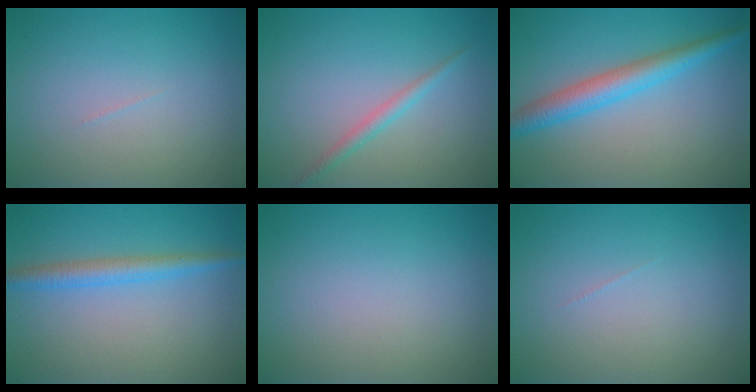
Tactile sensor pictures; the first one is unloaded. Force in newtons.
{"total": 1.5, "press": 1.5, "slide": 0.0}
{"total": 4.1, "press": 4.1, "slide": 0.1}
{"total": 2.7, "press": 2.7, "slide": 0.0}
{"total": 0.0}
{"total": 0.0}